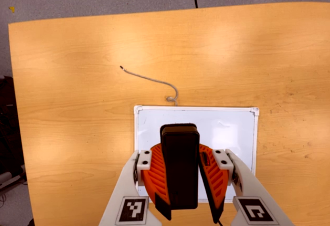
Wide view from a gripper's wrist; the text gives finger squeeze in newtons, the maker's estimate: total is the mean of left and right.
{"total": 11.3, "left": 10.3, "right": 12.3}